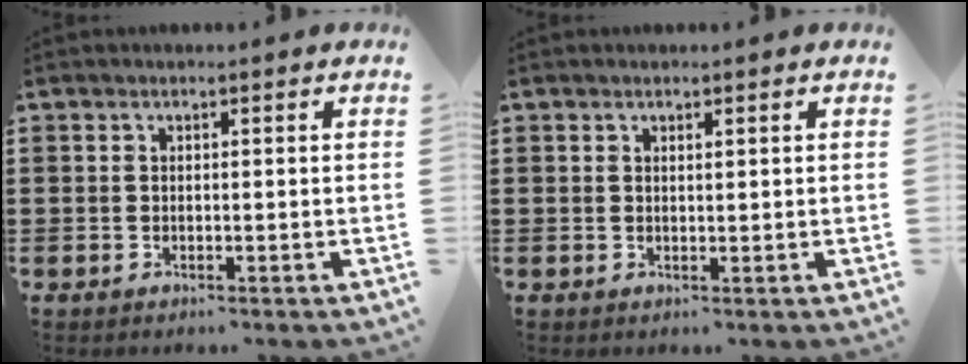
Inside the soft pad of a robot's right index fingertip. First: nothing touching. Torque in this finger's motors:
{"motor_torque": [-0.11, 0.42, 0.05, -0.01]}